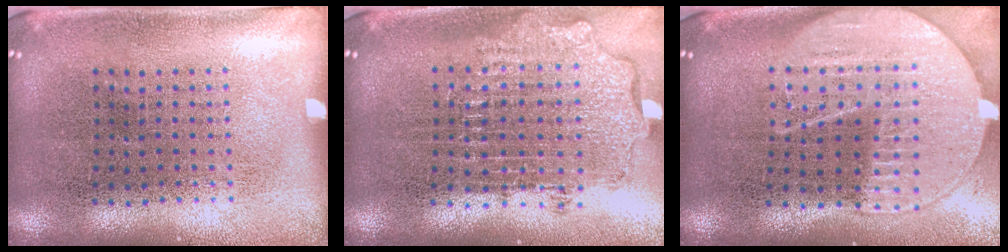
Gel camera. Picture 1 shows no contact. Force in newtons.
{"total": 2.0, "press": 1.5, "slide": 1.3}
{"total": 2.0, "press": 1.7, "slide": 1.0}